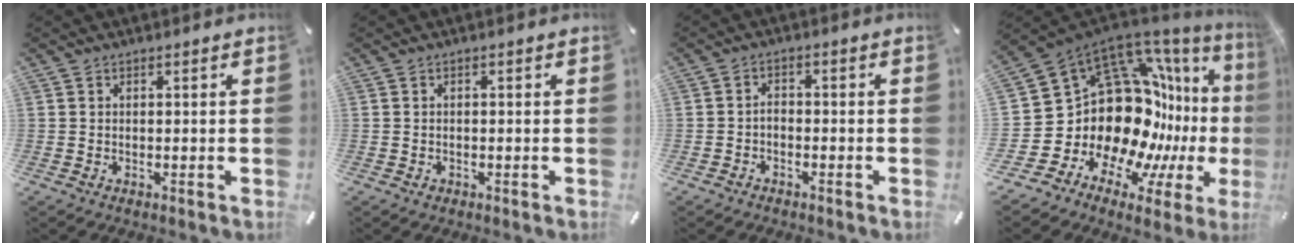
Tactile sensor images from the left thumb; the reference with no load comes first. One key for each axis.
{"total": 0.9, "fx": -0.3, "fy": 0.8, "fz": 0.4, "tx": -0.008, "ty": 0.003, "tz": -0.008}
{"total": 2.2, "fx": -1.3, "fy": 1.5, "fz": 1.1, "tx": -0.023, "ty": 0.009, "tz": -0.027}
{"total": 24.0, "fx": 1.2, "fy": 17.1, "fz": 16.8, "tx": -0.230, "ty": -0.122, "tz": 0.093}